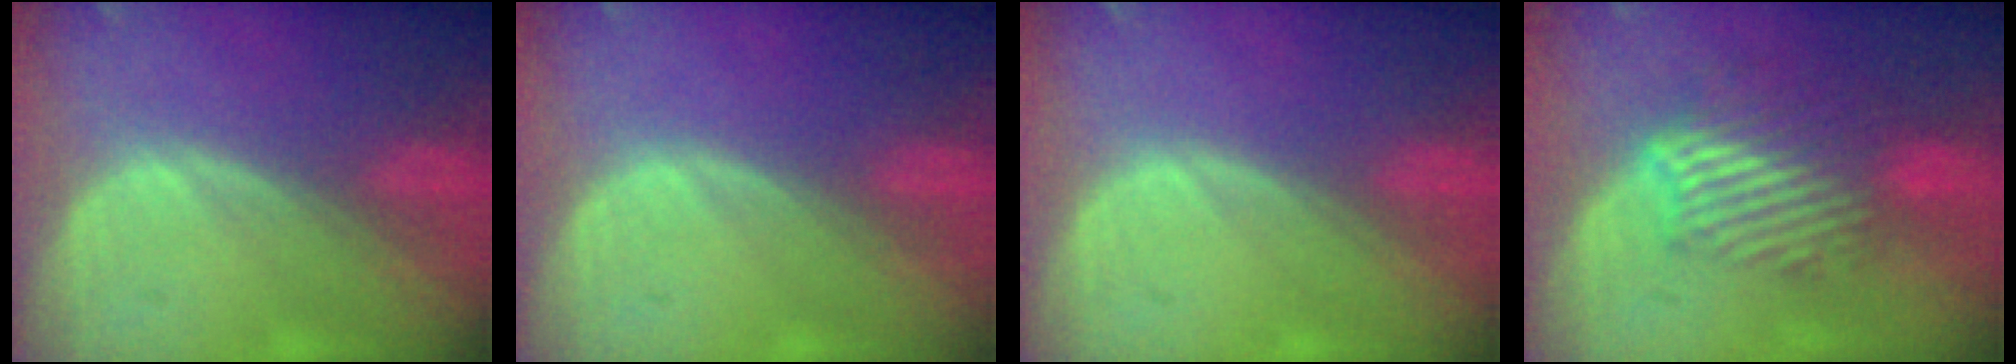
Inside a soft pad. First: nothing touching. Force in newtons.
{"total": 0.0}
{"total": 0.0}
{"total": 9.5, "press": 8.0, "slide": 5.1}